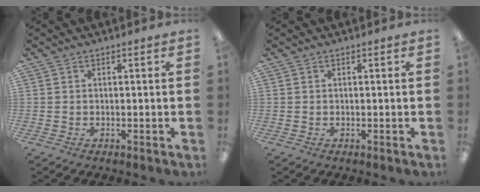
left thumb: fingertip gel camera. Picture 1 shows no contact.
{"total": 0.0}